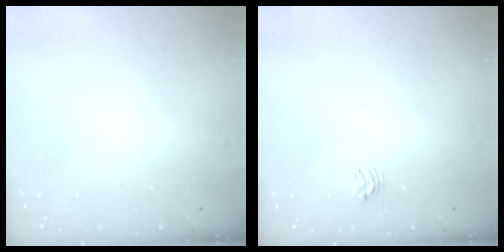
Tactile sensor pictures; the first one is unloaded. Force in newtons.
{"total": 3.6, "press": 3.5, "slide": 0.5}